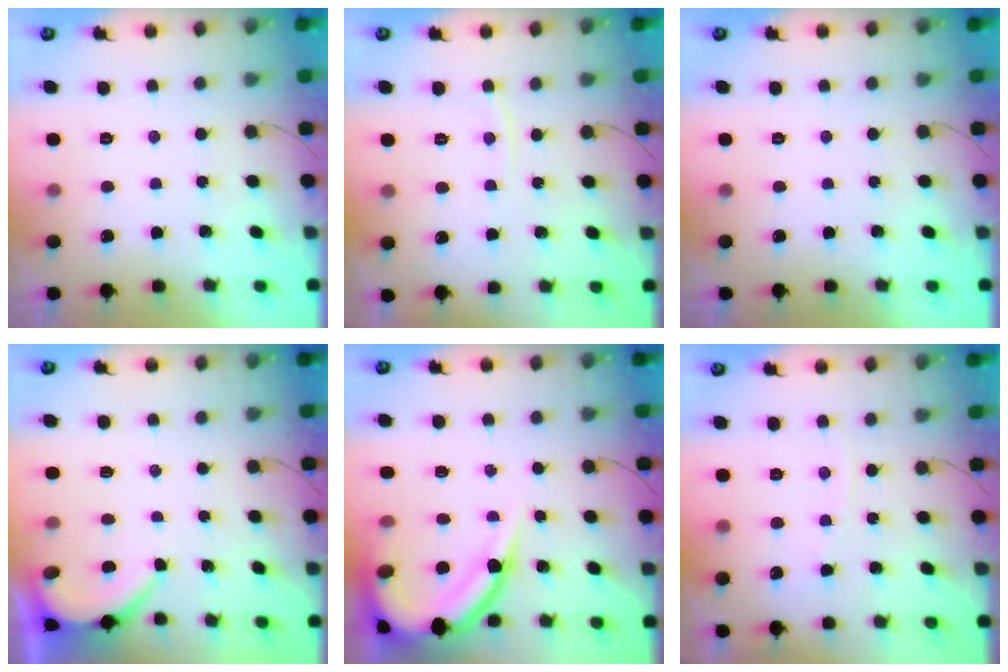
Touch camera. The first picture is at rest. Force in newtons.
{"total": 3.9, "press": 3.9, "slide": 0.2}
{"total": 0.0}
{"total": 2.2, "press": 2.2, "slide": 0.2}
{"total": 12.9, "press": 12.8, "slide": 1.3}
{"total": 4.0, "press": 3.9, "slide": 0.6}